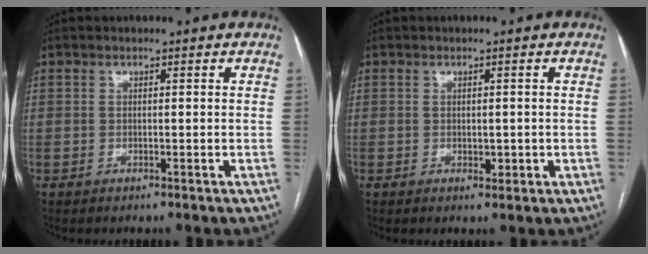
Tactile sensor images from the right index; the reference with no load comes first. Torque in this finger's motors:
{"motor_torque": [0.04, 0.03, 0.02, 0.03]}